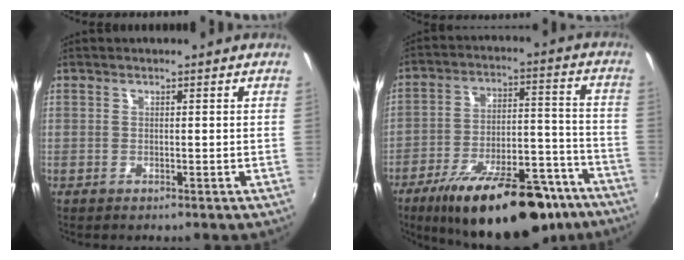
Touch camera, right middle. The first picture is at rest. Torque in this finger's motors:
{"motor_torque": [1.80, -0.34, 1.05, 0.21]}